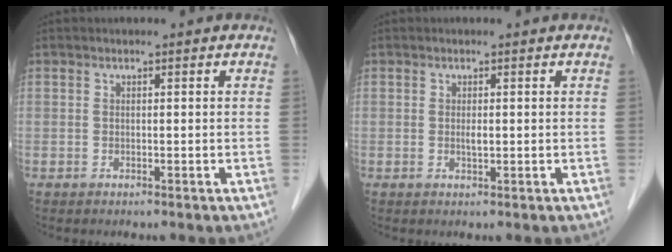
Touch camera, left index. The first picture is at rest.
{"total": 0.9, "force": [-0.1, 0.2, 0.8], "torque": [-0.017, -0.006, -0.003]}